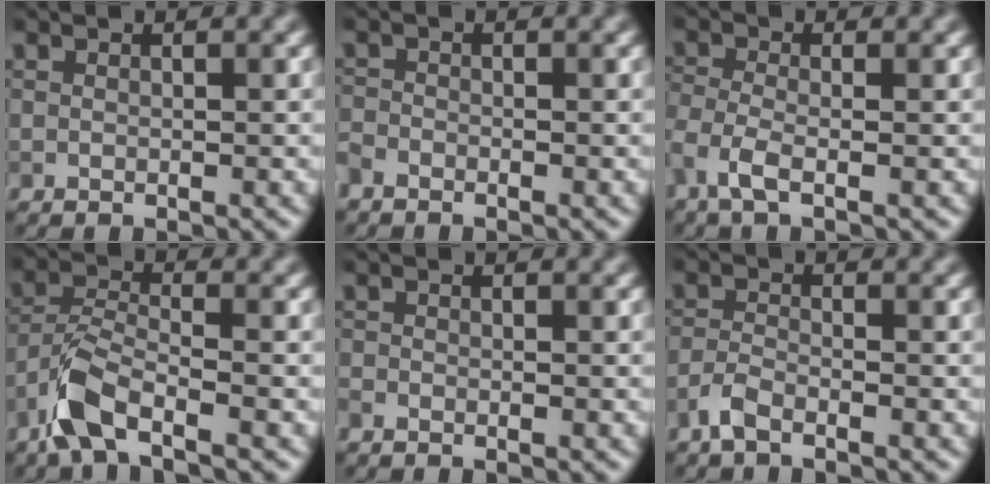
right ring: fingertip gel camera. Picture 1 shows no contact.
{"total": 1.5, "force": [-1.3, 0.7, 0.5], "torque": [-0.010, -0.002, -0.035]}
{"total": 3.2, "force": [-1.6, 1.2, 2.5], "torque": [-0.064, -0.006, -0.043]}
{"total": 5.0, "force": [-3.4, 1.5, 3.3], "torque": [-0.066, -0.002, -0.078]}
{"total": 0.9, "force": [-0.7, 0.3, 0.4], "torque": [-0.007, -0.003, -0.018]}
{"total": 2.1, "force": [-1.6, 0.6, 1.2], "torque": [-0.029, 0.000, -0.040]}